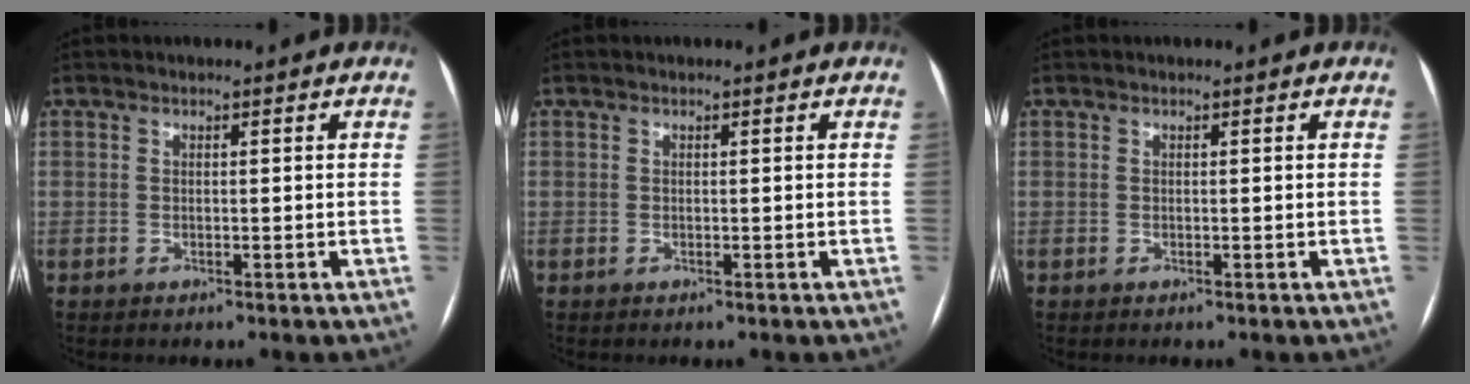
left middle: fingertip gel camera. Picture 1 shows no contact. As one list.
[{"total": 0.0}, {"total": 0.0}]